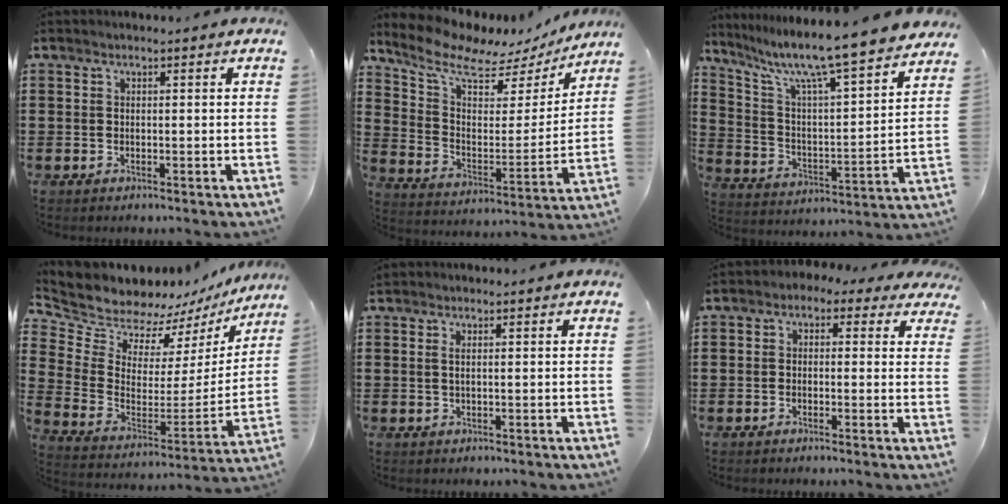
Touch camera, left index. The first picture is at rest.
{"total": 9.0, "force": [7.6, 3.0, 3.6], "torque": [-0.104, -0.047, 0.129]}
{"total": 9.4, "force": [8.1, -0.2, 4.7], "torque": [-0.123, -0.063, 0.130]}
{"total": 9.8, "force": [9.4, 2.7, 0.5], "torque": [-0.074, -0.077, 0.170]}
{"total": 0.9, "force": [0.3, 0.1, 0.9], "torque": [-0.019, -0.001, 0.006]}
{"total": 1.5, "force": [-0.4, 1.2, 0.8], "torque": [-0.020, 0.011, -0.012]}